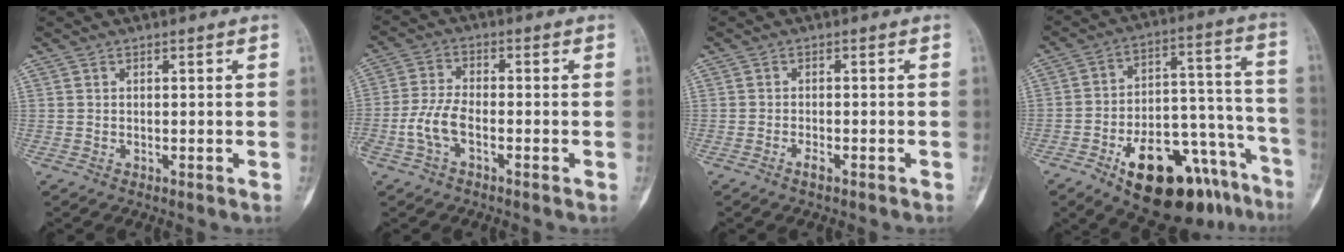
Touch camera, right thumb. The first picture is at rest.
{"total": 6.3, "force": [-2.4, 3.3, 4.8], "torque": [-0.106, 0.018, -0.054]}
{"total": 1.6, "force": [-1.1, 0.6, 0.9], "torque": [-0.015, 0.005, -0.021]}
{"total": 24.7, "force": [-14.5, 11.4, 16.5], "torque": [-0.164, 0.102, -0.214]}